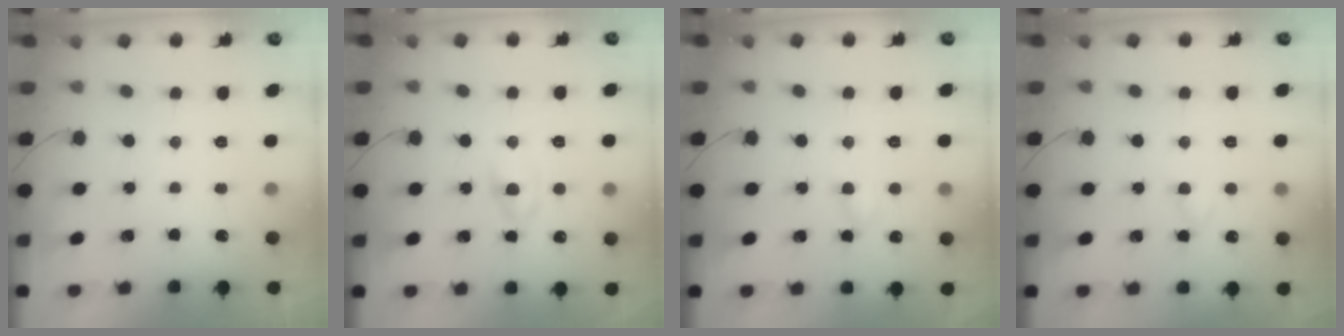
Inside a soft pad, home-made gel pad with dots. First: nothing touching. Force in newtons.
{"total": 2.3, "press": 2.0, "slide": 1.1}
{"total": 3.2, "press": 3.1, "slide": 1.0}
{"total": 2.3, "press": 2.1, "slide": 0.9}